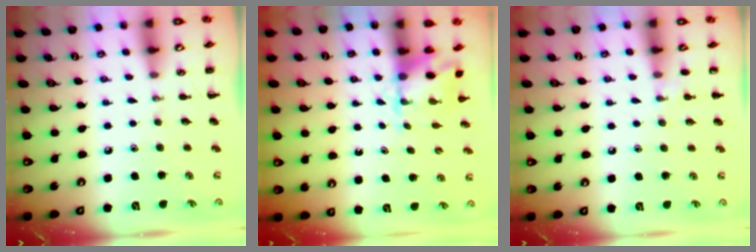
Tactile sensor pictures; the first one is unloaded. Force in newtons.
{"total": 3.1, "press": 3.0, "slide": 0.5}
{"total": 5.9, "press": 5.7, "slide": 1.6}